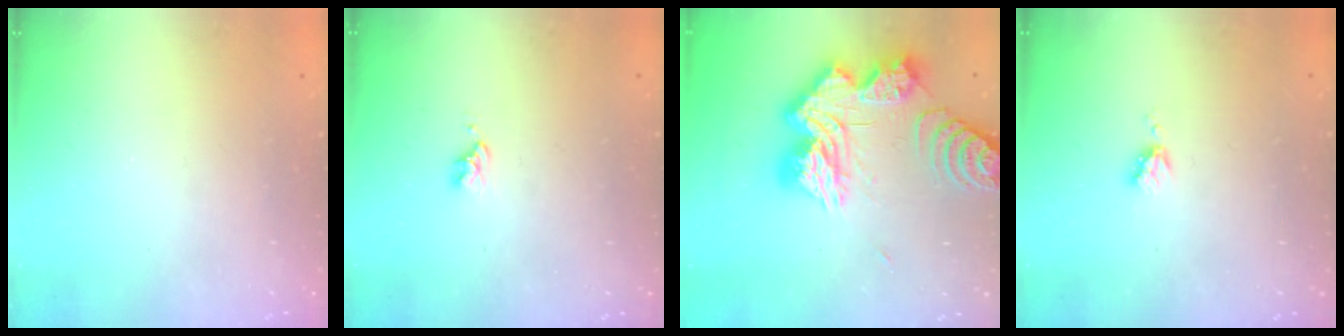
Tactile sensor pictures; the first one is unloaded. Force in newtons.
{"total": 2.8, "press": 2.8, "slide": 0.3}
{"total": 22.4, "press": 22.3, "slide": 1.9}
{"total": 3.8, "press": 3.7, "slide": 0.6}